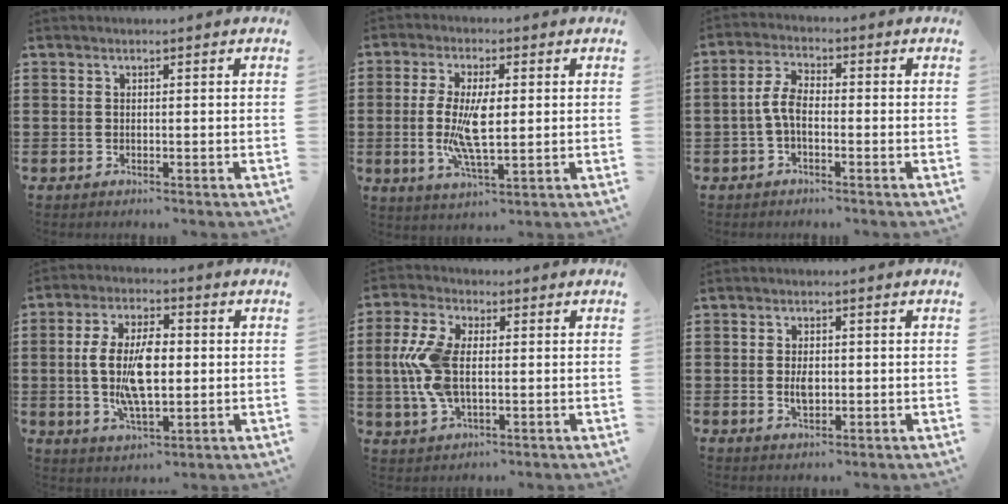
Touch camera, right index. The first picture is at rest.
{"total": 8.4, "force": [0.2, 2.8, 7.9], "torque": [-0.163, -0.003, 0.001]}
{"total": 4.5, "force": [-1.1, 2.2, 3.8], "torque": [-0.090, 0.001, -0.026]}
{"total": 10.2, "force": [-0.2, 4.6, 9.1], "torque": [-0.198, 0.002, -0.010]}
{"total": 8.9, "force": [0.2, 4.6, 7.7], "torque": [-0.193, -0.002, -0.007]}
{"total": 3.2, "force": [-0.1, 1.7, 2.6], "torque": [-0.043, 0.001, -0.004]}